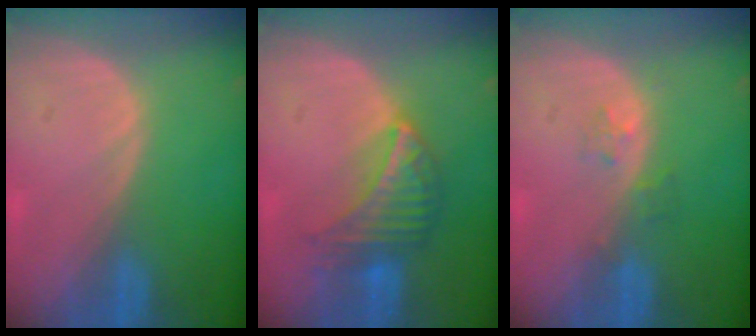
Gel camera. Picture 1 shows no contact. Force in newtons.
{"total": 6.6, "press": 6.5, "slide": 1.0}
{"total": 1.9, "press": 1.9, "slide": 0.2}